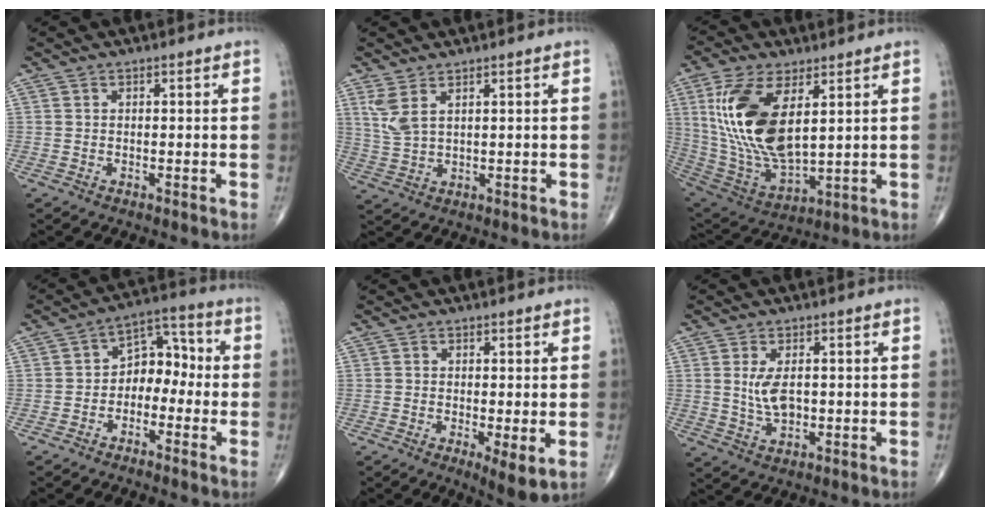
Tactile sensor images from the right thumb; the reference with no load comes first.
{"total": 4.7, "force": [2.4, 1.7, 3.6], "torque": [-0.085, -0.007, 0.061]}
{"total": 19.4, "force": [5.2, 9.0, 16.3], "torque": [-0.330, -0.028, 0.111]}
{"total": 7.8, "force": [-1.9, 5.5, 5.2], "torque": [-0.048, 0.046, -0.046]}
{"total": 4.6, "force": [-0.8, 1.2, 4.4], "torque": [-0.073, -0.018, -0.015]}
{"total": 4.9, "force": [0.5, 2.5, 4.2], "torque": [-0.081, -0.011, 0.016]}